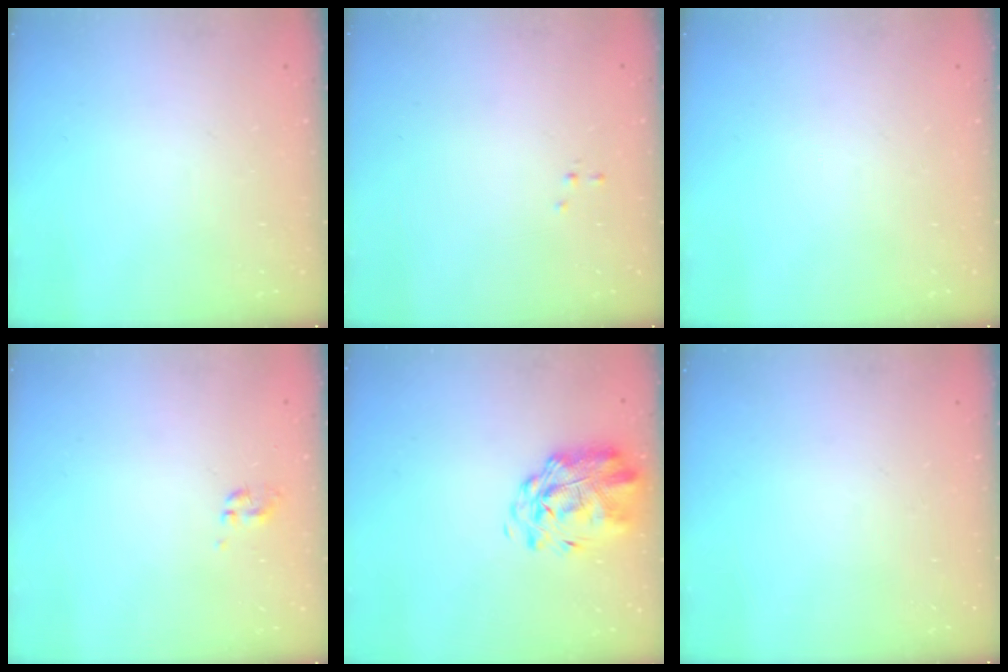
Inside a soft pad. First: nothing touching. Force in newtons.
{"total": 0.0}
{"total": 0.0}
{"total": 0.0}
{"total": 3.3, "press": 2.8, "slide": 1.7}
{"total": 0.0}